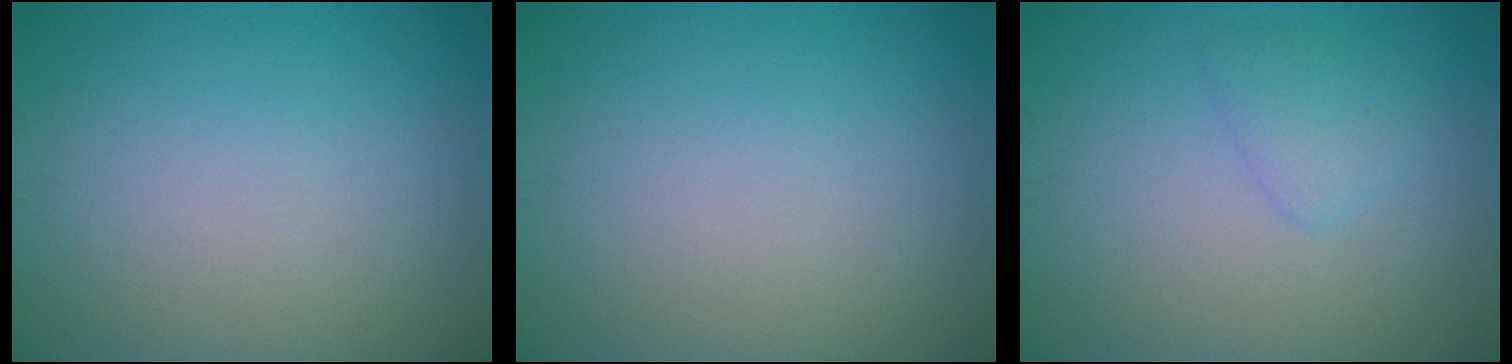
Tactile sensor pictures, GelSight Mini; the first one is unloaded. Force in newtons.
{"total": 0.0}
{"total": 1.6, "press": 1.6, "slide": 0.1}